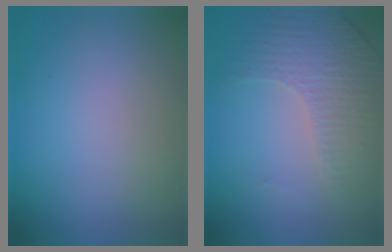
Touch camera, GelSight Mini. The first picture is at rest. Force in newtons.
{"total": 4.4, "press": 2.8, "slide": 3.3}